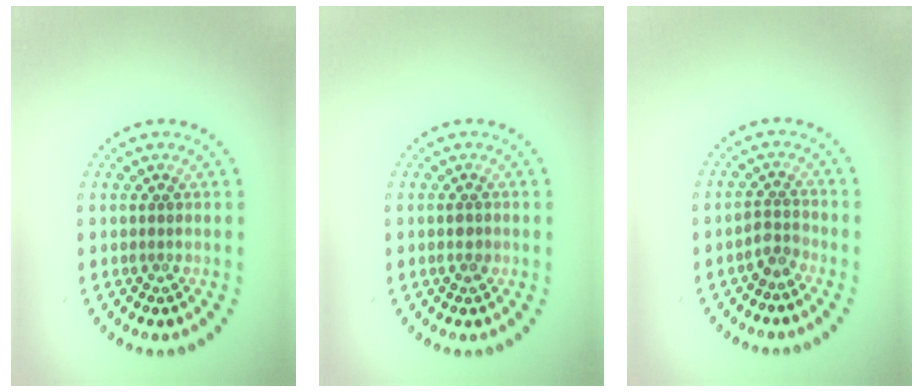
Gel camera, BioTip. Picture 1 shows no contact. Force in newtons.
{"total": 1.0, "press": 1.0, "slide": 0.1}
{"total": 1.7, "press": 1.2, "slide": 1.2}